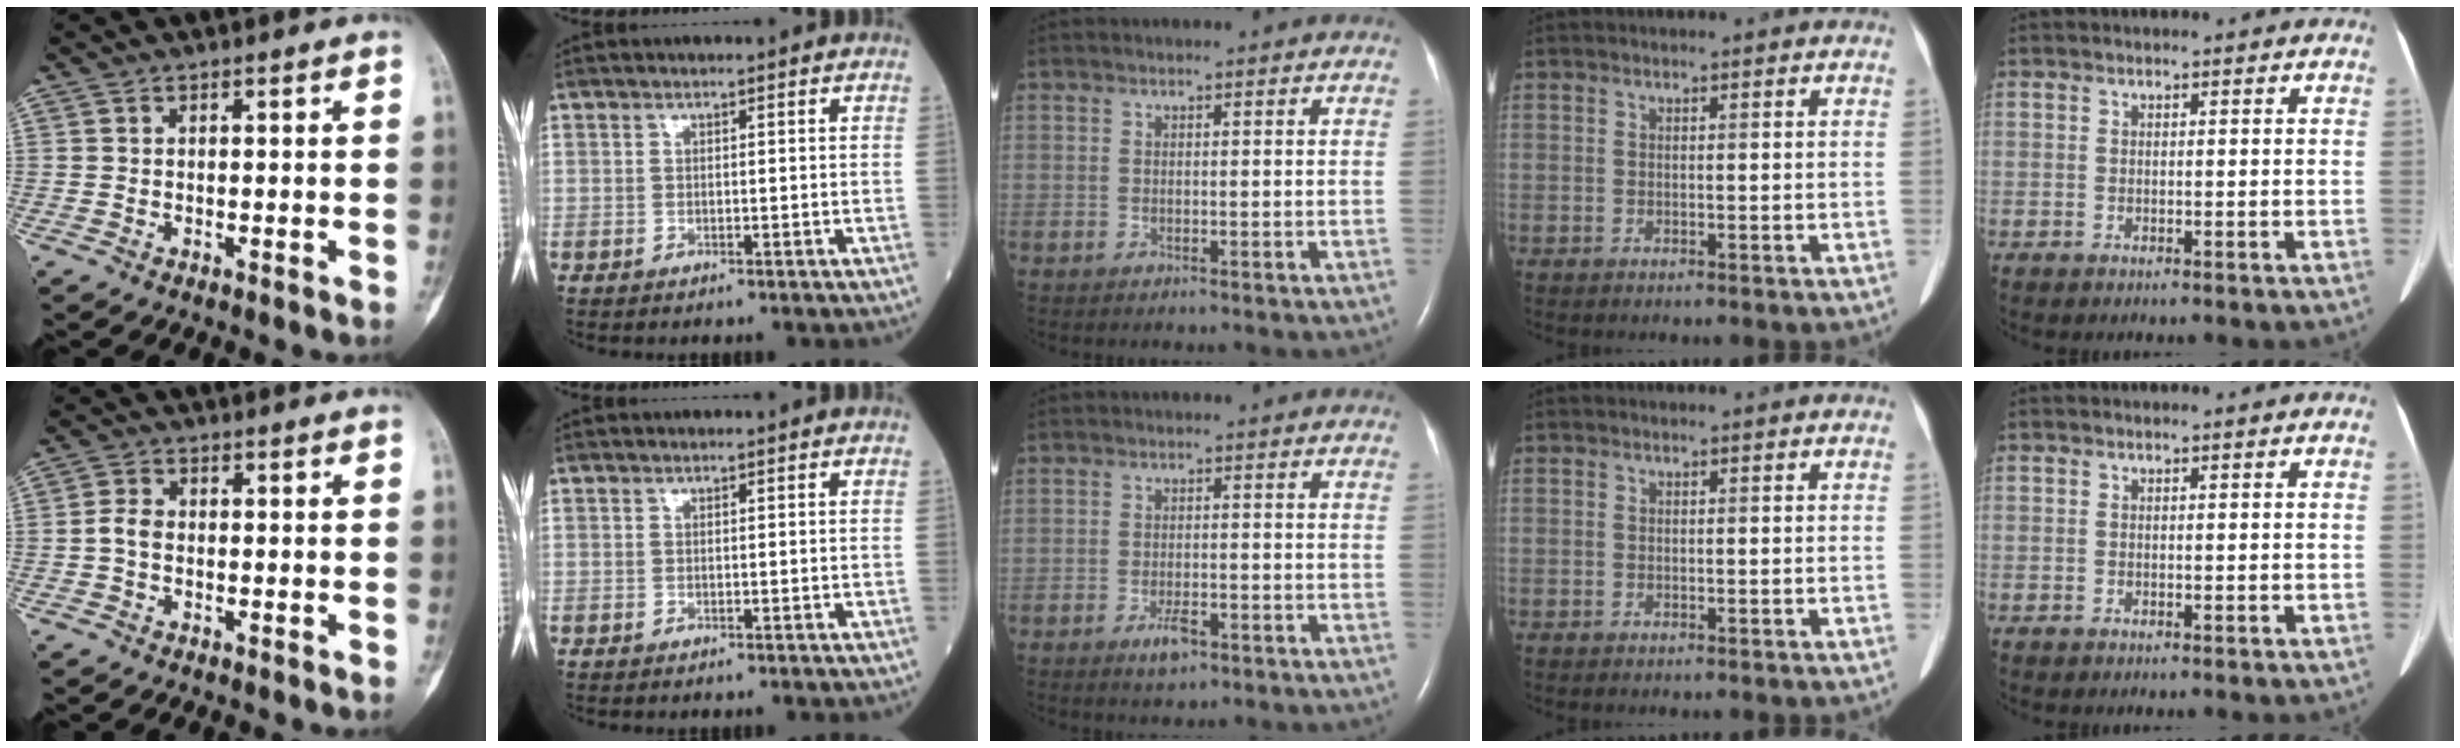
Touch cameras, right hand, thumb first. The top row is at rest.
{"thumb": {"total": 2.6, "force": [-0.5, 1.8, 1.9], "torque": [-0.035, 0.007, -0.017]}, "middle": {"total": 2.9, "force": [-1.7, 1.0, 2.2], "torque": [-0.042, 0.000, -0.028]}}